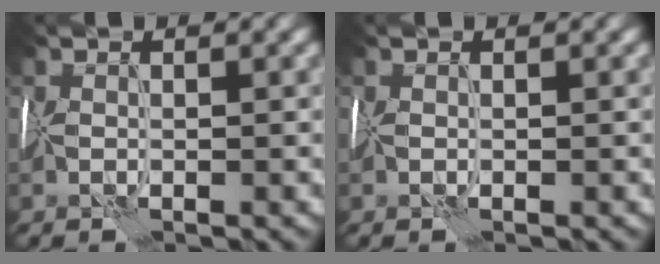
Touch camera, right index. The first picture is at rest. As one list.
[{"total": 0.0}]